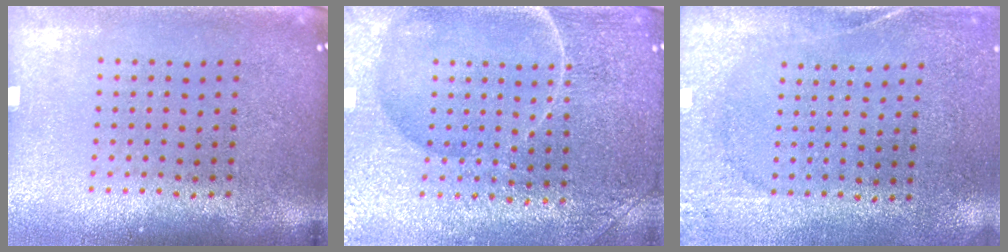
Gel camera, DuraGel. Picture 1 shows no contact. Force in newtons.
{"total": 4.7, "press": 4.4, "slide": 1.6}
{"total": 2.6, "press": 2.0, "slide": 1.6}